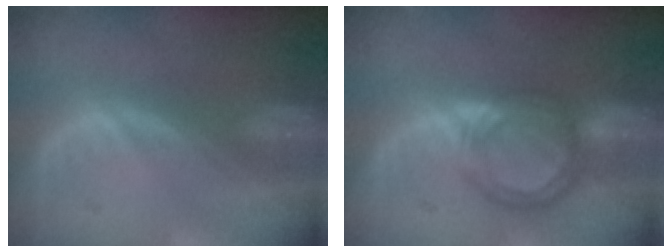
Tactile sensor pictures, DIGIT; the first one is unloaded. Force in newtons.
{"total": 6.3, "press": 5.9, "slide": 2.3}